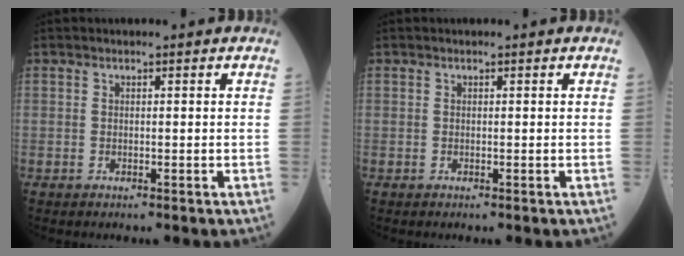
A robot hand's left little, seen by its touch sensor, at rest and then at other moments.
{"total": 0.0}